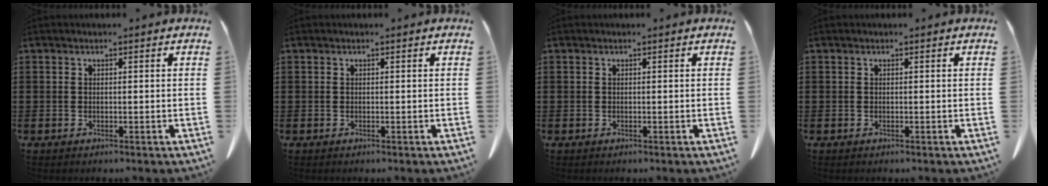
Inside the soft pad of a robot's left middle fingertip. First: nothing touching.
{"total": 0.0}
{"total": 0.0}
{"total": 0.0}